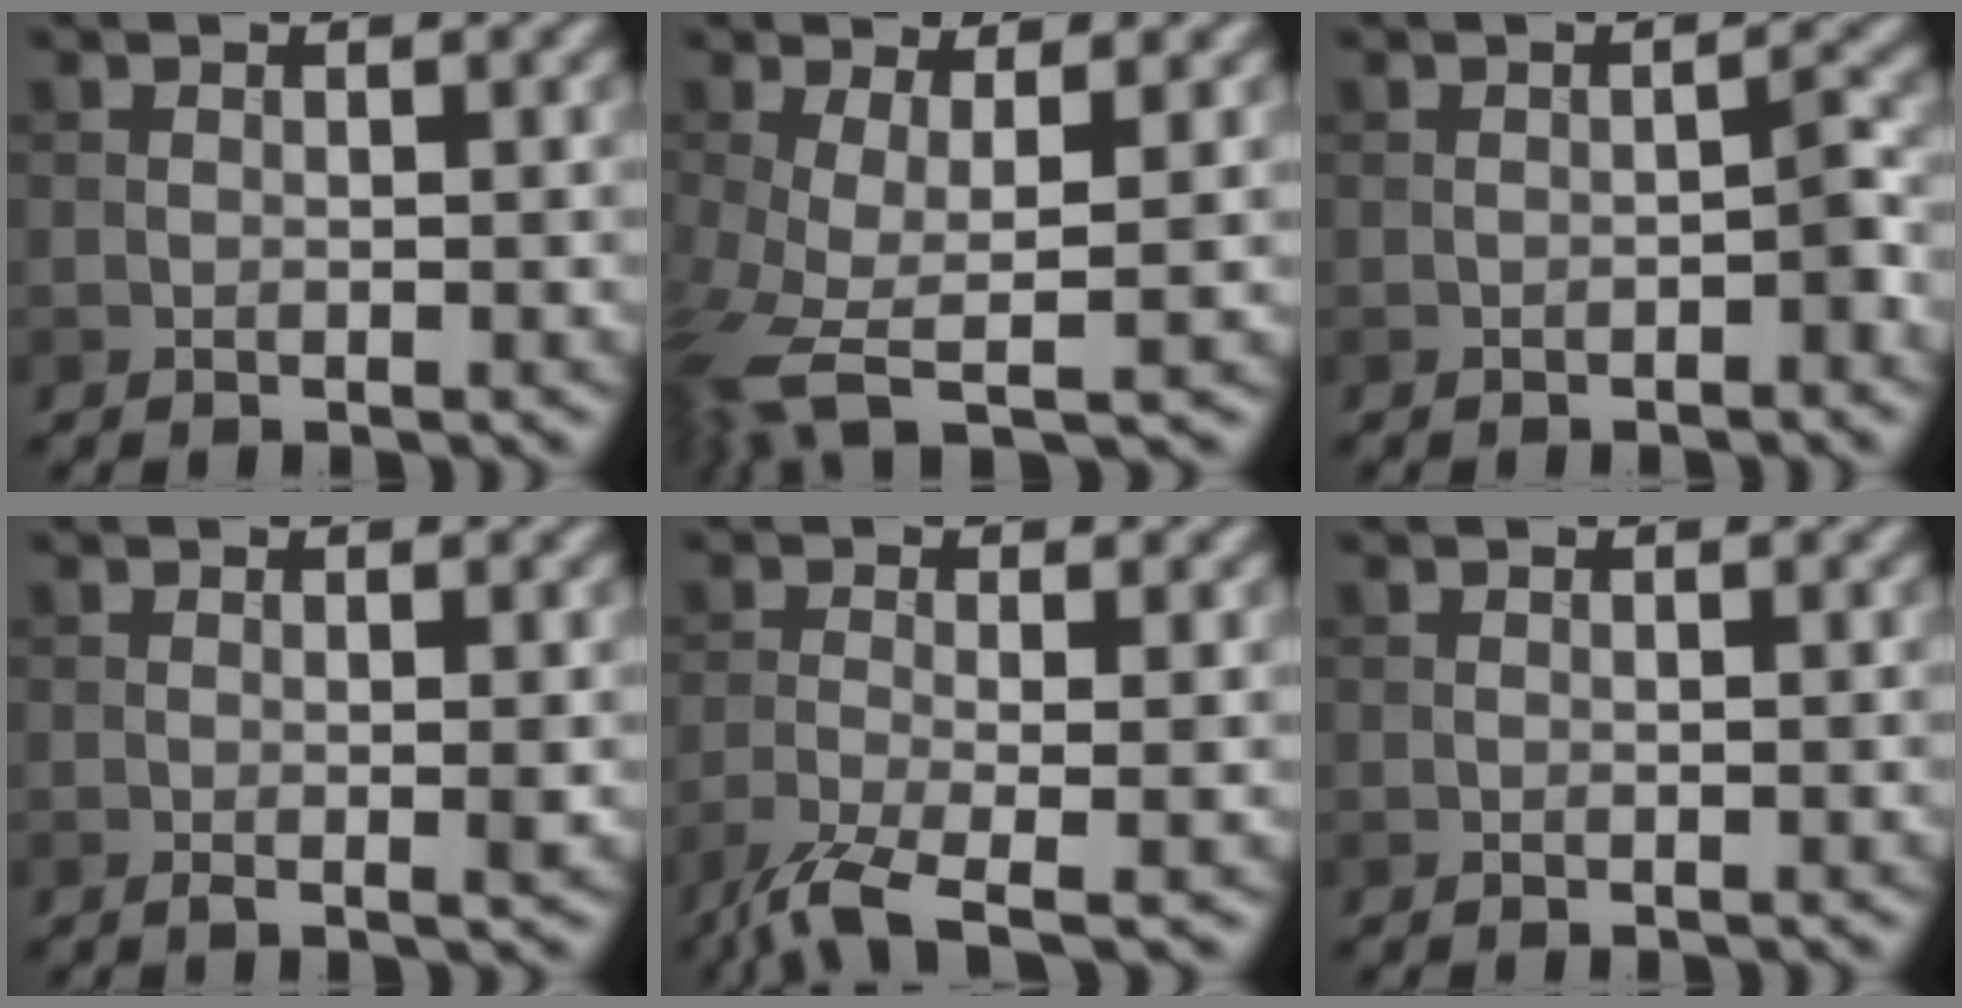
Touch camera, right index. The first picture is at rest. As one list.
[{"total": 6.4, "force": [-2.4, 1.8, 5.6], "torque": [-0.127, -0.014, -0.055]}, {"total": 1.4, "force": [-0.7, 0.4, 1.2], "torque": [-0.017, 0.006, -0.010]}, {"total": 1.1, "force": [-0.1, 0.1, 1.1], "torque": [-0.018, -0.004, -0.002]}, {"total": 5.1, "force": [-3.5, 1.1, 3.6], "torque": [-0.069, -0.009, -0.080]}, {"total": 0.0}]